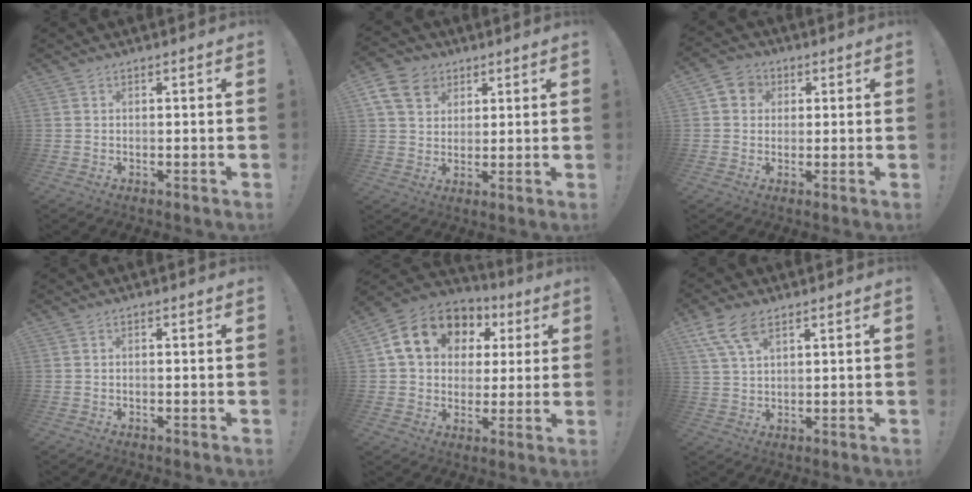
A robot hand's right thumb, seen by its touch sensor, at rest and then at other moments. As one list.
[{"total": 11.0, "force": [5.1, 8.4, 4.8], "torque": [-0.072, -0.022, 0.104]}, {"total": 5.5, "force": [1.1, 5.1, 1.8], "torque": [-0.031, 0.008, 0.021]}, {"total": 0.0}, {"total": 16.8, "force": [6.6, 12.9, 8.5], "torque": [-0.130, -0.018, 0.134]}, {"total": 8.7, "force": [5.2, 4.1, 5.7], "torque": [-0.109, -0.008, 0.102]}]